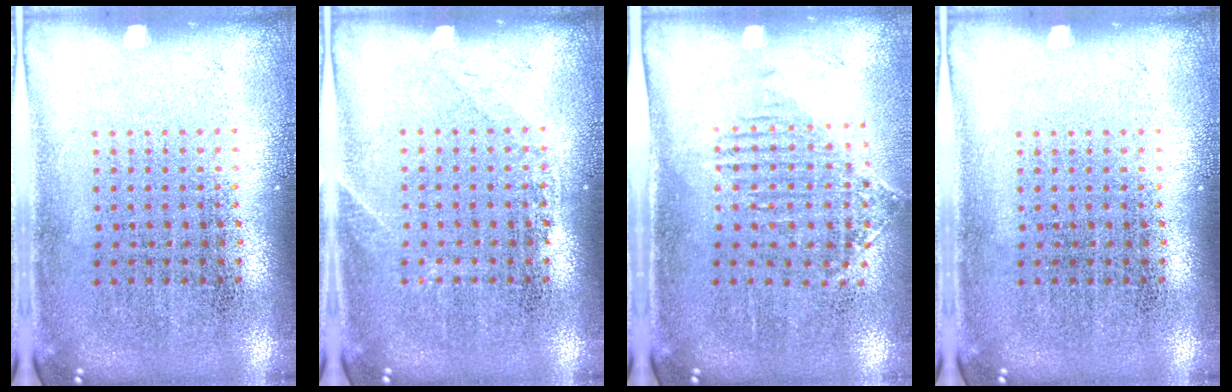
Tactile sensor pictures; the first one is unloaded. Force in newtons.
{"total": 1.0, "press": 1.0, "slide": 0.2}
{"total": 1.2, "press": 1.1, "slide": 0.5}
{"total": 0.0}